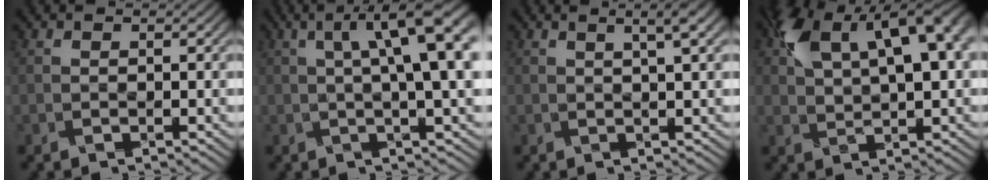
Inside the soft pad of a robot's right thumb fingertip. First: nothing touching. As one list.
[{"total": 10.8, "force": [2.3, 2.7, 10.2], "torque": [-0.137, 0.017, 0.030]}, {"total": 3.2, "force": [1.4, 0.5, 2.8], "torque": [-0.041, 0.009, 0.022]}, {"total": 12.5, "force": [4.5, 6.2, 9.8], "torque": [-0.184, 0.016, 0.080]}]